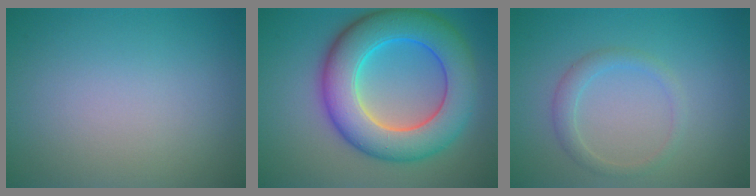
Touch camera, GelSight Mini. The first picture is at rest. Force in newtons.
{"total": 10.2, "press": 10.2, "slide": 0.2}
{"total": 1.8, "press": 1.8, "slide": 0.1}